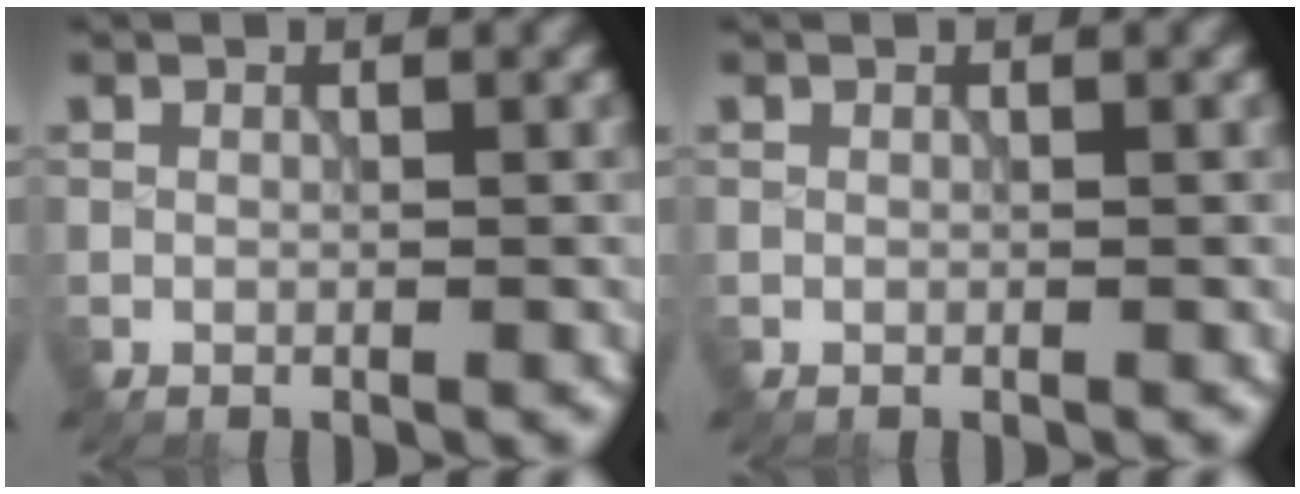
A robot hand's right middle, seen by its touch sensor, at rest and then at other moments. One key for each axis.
{"total": 0.0}